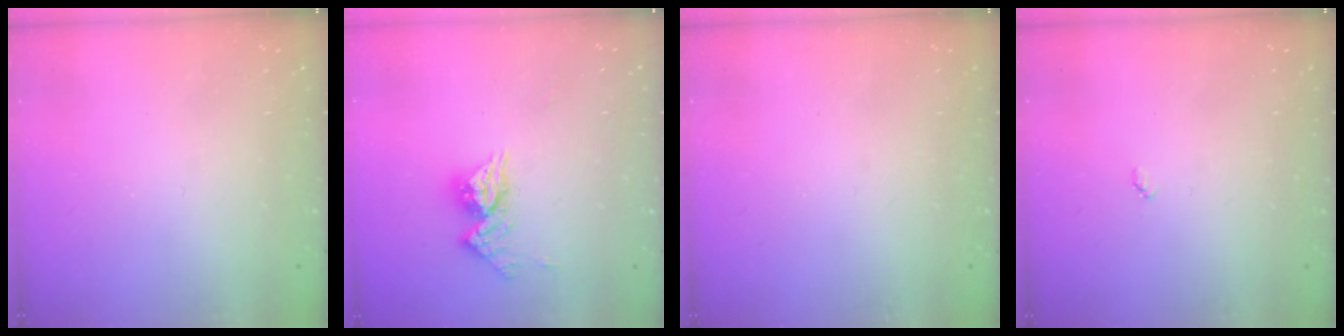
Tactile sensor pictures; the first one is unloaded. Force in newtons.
{"total": 9.9, "press": 9.8, "slide": 0.9}
{"total": 0.0}
{"total": 3.1, "press": 3.1, "slide": 0.4}